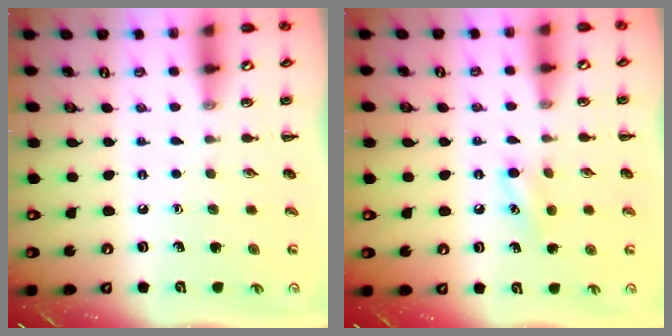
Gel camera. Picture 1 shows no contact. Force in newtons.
{"total": 4.3, "press": 4.1, "slide": 1.3}